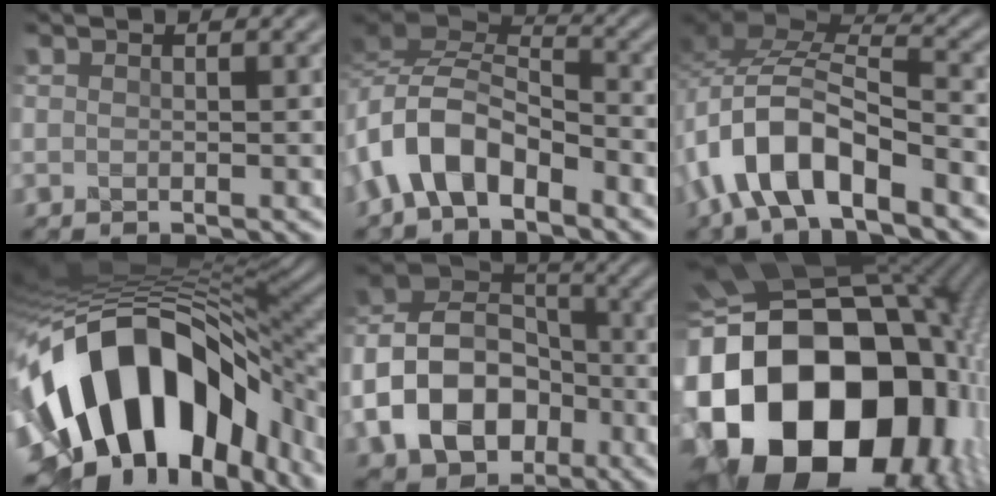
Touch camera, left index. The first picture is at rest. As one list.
[{"total": 6.2, "force": [-3.5, 3.3, 3.9], "torque": [-0.060, 0.006, -0.079]}, {"total": 9.0, "force": [-4.9, 4.0, 6.4], "torque": [-0.113, 0.013, -0.098]}, {"total": 16.1, "force": [-4.4, 9.3, 12.3], "torque": [-0.203, 0.005, -0.068]}, {"total": 10.3, "force": [-3.7, 7.6, 5.9], "torque": [-0.113, 0.010, -0.080]}, {"total": 23.5, "force": [-5.3, 18.1, 14.1], "torque": [-0.289, -0.057, -0.114]}]